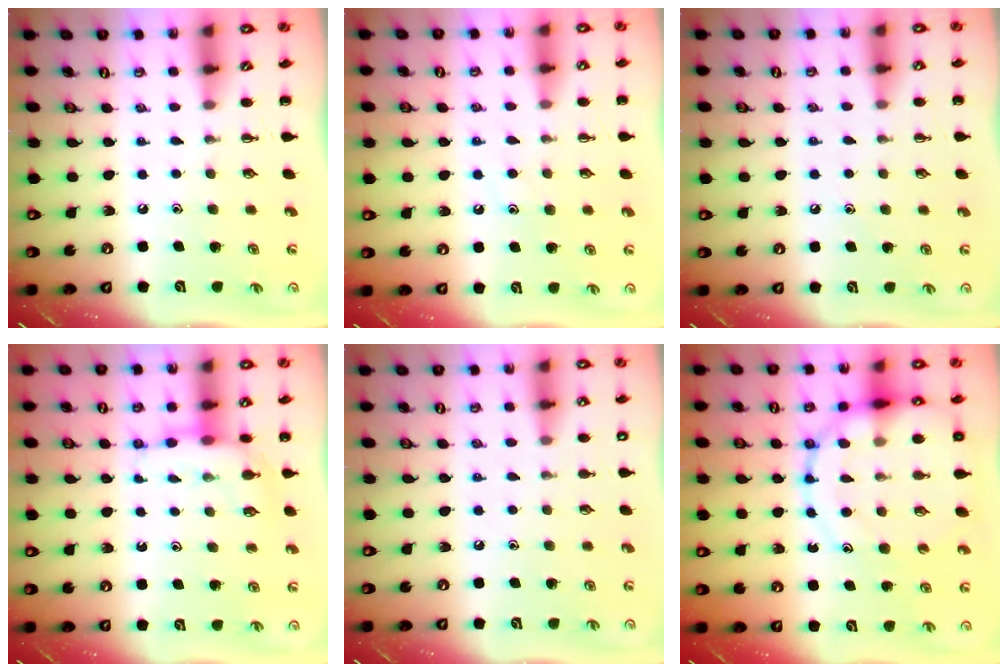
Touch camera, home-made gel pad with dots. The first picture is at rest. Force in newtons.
{"total": 6.6, "press": 6.5, "slide": 1.2}
{"total": 6.5, "press": 6.2, "slide": 2.1}
{"total": 7.6, "press": 7.6, "slide": 0.6}
{"total": 5.8, "press": 5.6, "slide": 1.7}
{"total": 19.0, "press": 18.7, "slide": 3.0}